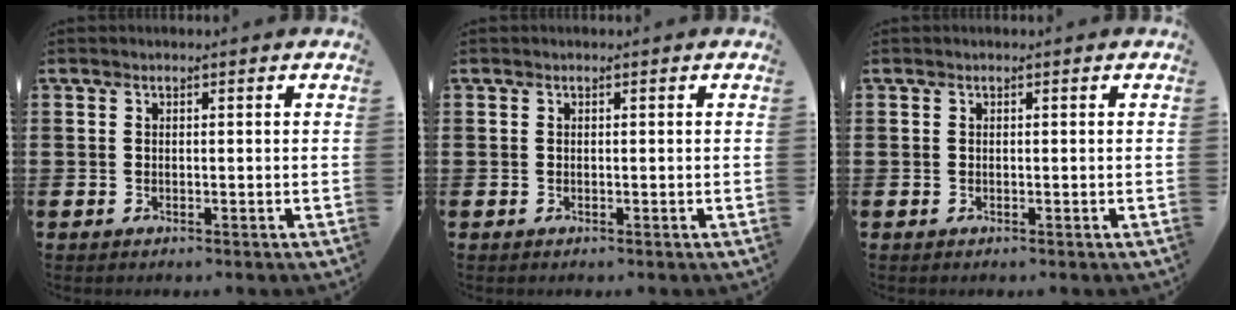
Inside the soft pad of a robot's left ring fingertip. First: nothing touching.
{"total": 0.0}
{"total": 0.0}